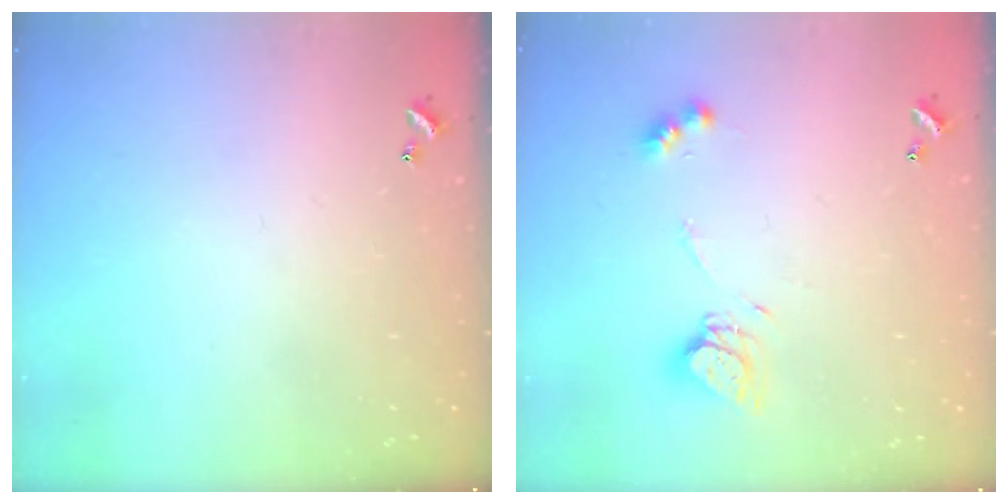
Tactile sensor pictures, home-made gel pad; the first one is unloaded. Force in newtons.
{"total": 12.1, "press": 12.0, "slide": 1.2}